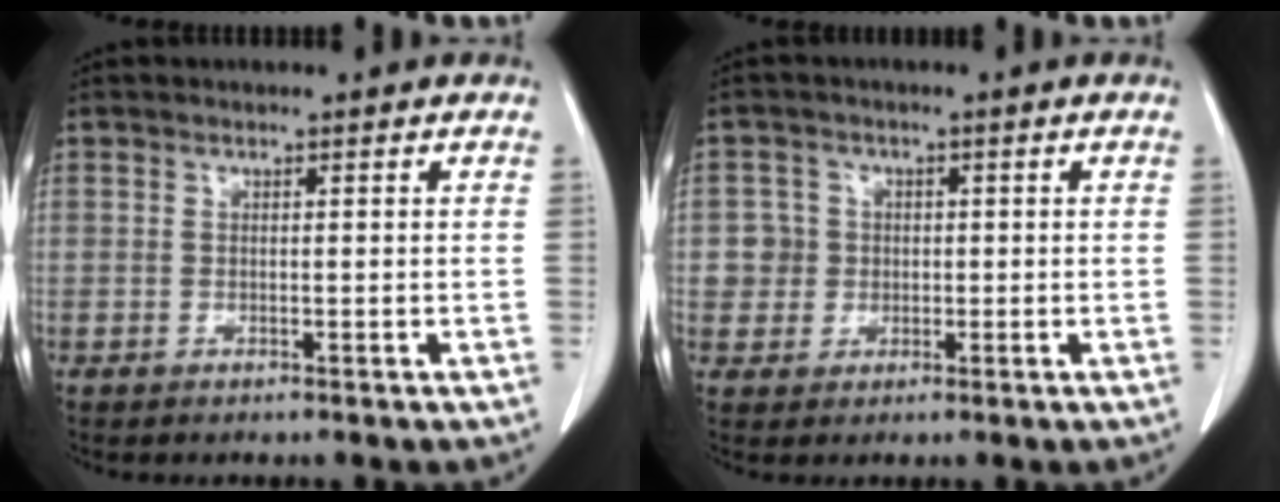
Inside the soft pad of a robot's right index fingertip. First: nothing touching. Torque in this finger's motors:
{"motor_torque": [0.08, 0.02, 0.02, 0.01]}